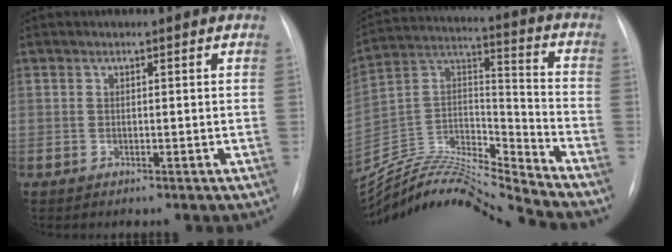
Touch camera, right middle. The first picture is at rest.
{"total": 18.4, "force": [-17.9, -1.0, 4.1], "torque": [-0.071, 0.042, -0.317]}